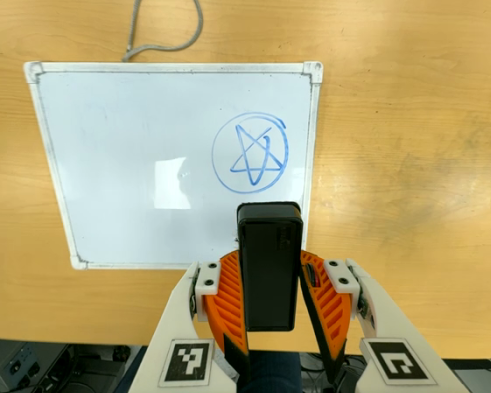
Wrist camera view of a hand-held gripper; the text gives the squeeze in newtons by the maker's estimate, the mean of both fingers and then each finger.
{"total": 5.8, "left": 5.2, "right": 6.4}